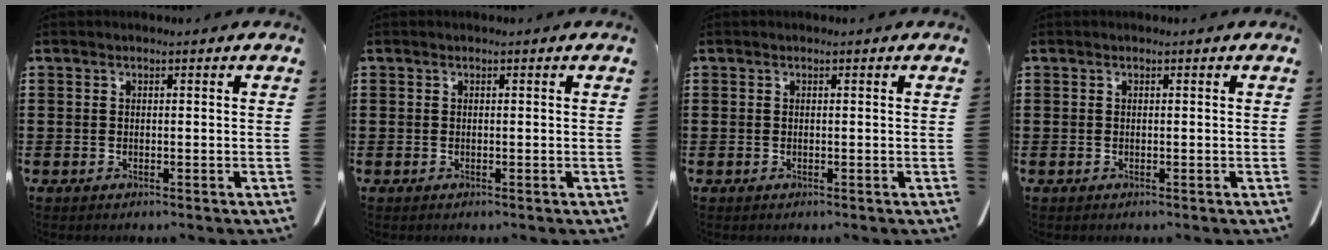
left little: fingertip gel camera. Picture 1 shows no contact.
{"total": 0.0}
{"total": 0.0}
{"total": 0.0}